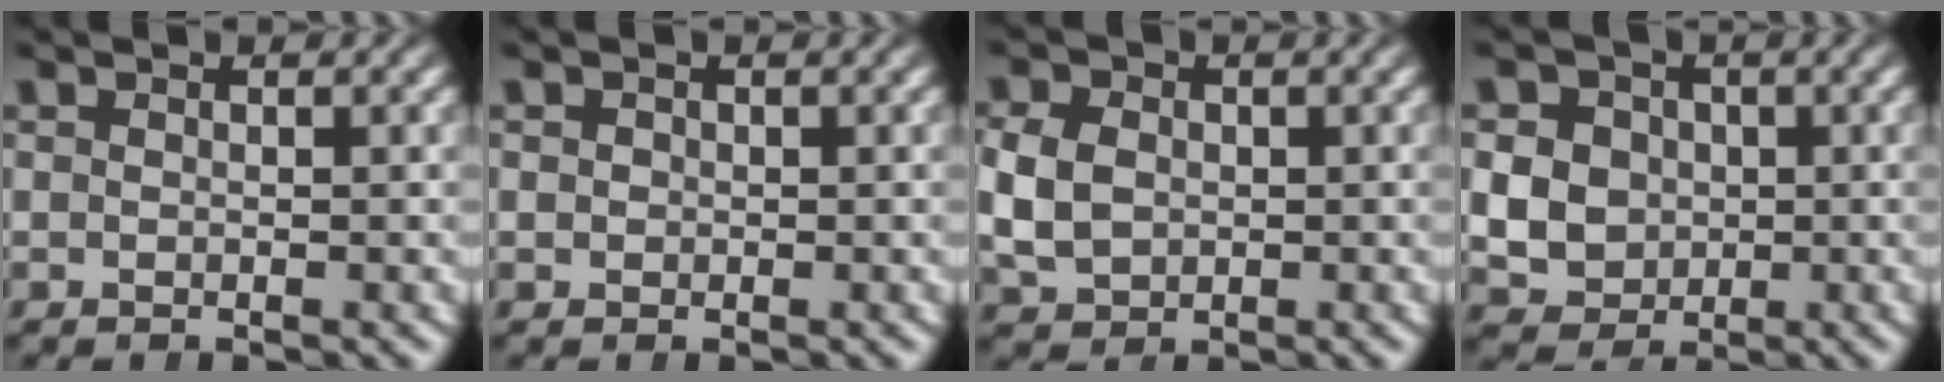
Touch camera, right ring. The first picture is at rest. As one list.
[{"total": 0.8, "force": [0.0, 0.8, 0.1], "torque": [-0.008, -0.008, 0.005]}, {"total": 4.5, "force": [-0.1, 3.9, 2.1], "torque": [-0.055, -0.013, 0.008]}, {"total": 7.9, "force": [-0.4, 7.3, 2.9], "torque": [-0.066, -0.023, -0.002]}]